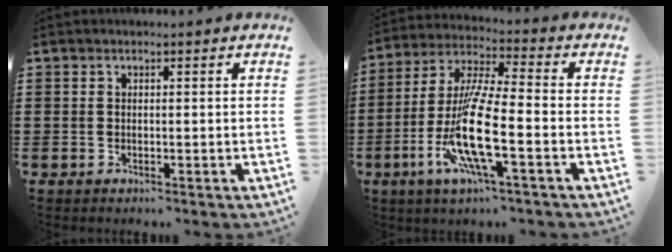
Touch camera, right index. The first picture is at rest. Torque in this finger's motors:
{"motor_torque": [2.14, 0.00, 1.05, 0.21]}